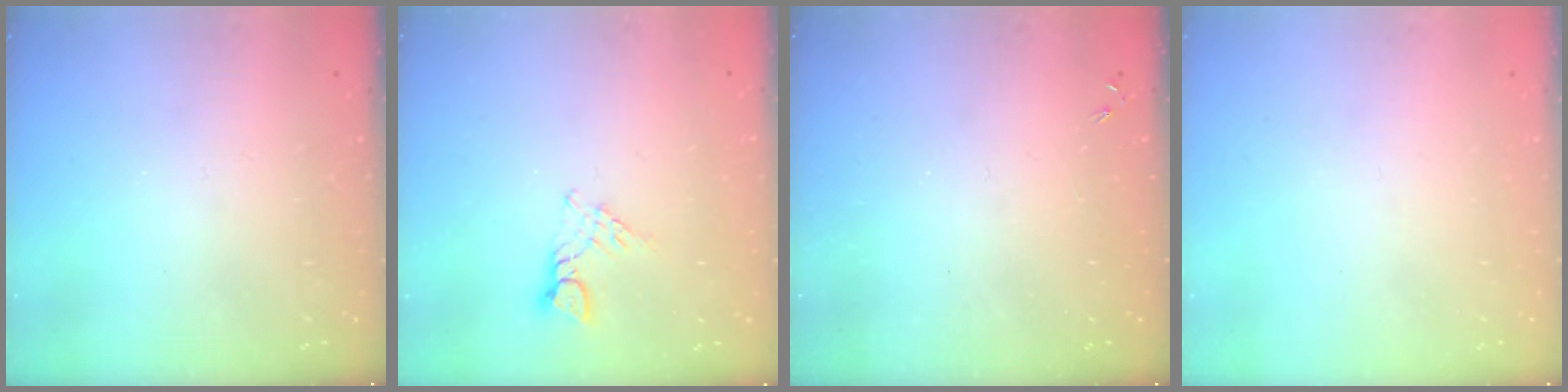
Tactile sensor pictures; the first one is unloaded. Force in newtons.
{"total": 3.3, "press": 3.2, "slide": 0.4}
{"total": 0.0}
{"total": 0.0}